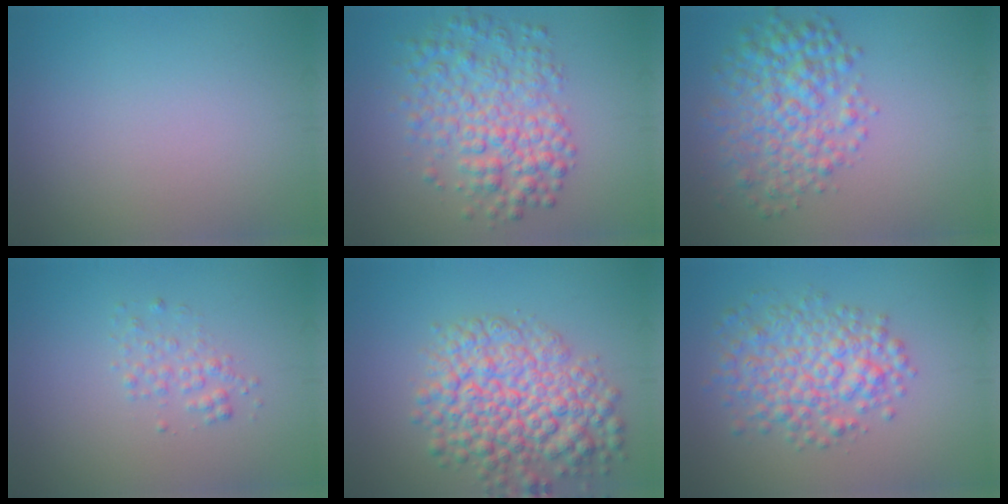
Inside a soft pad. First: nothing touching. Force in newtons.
{"total": 5.9, "press": 5.9, "slide": 0.1}
{"total": 5.8, "press": 5.8, "slide": 0.1}
{"total": 1.5, "press": 1.5, "slide": 0.0}
{"total": 7.9, "press": 7.9, "slide": 0.3}
{"total": 5.6, "press": 5.6, "slide": 0.1}